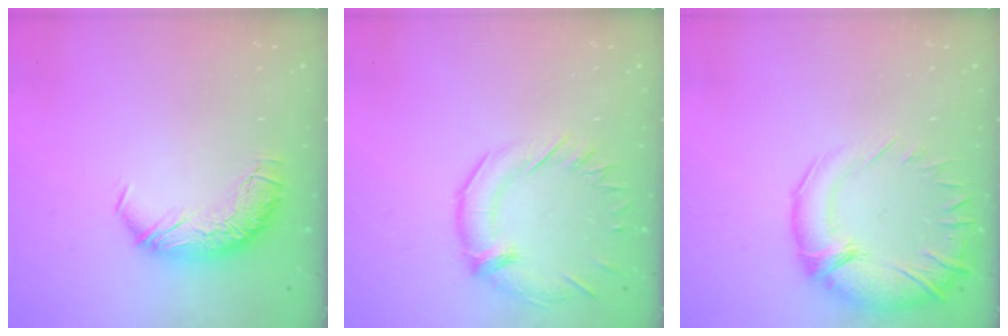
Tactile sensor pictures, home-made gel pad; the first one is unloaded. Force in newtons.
{"total": 0.8, "press": 0.4, "slide": 0.7}
{"total": 4.6, "press": 3.2, "slide": 3.4}